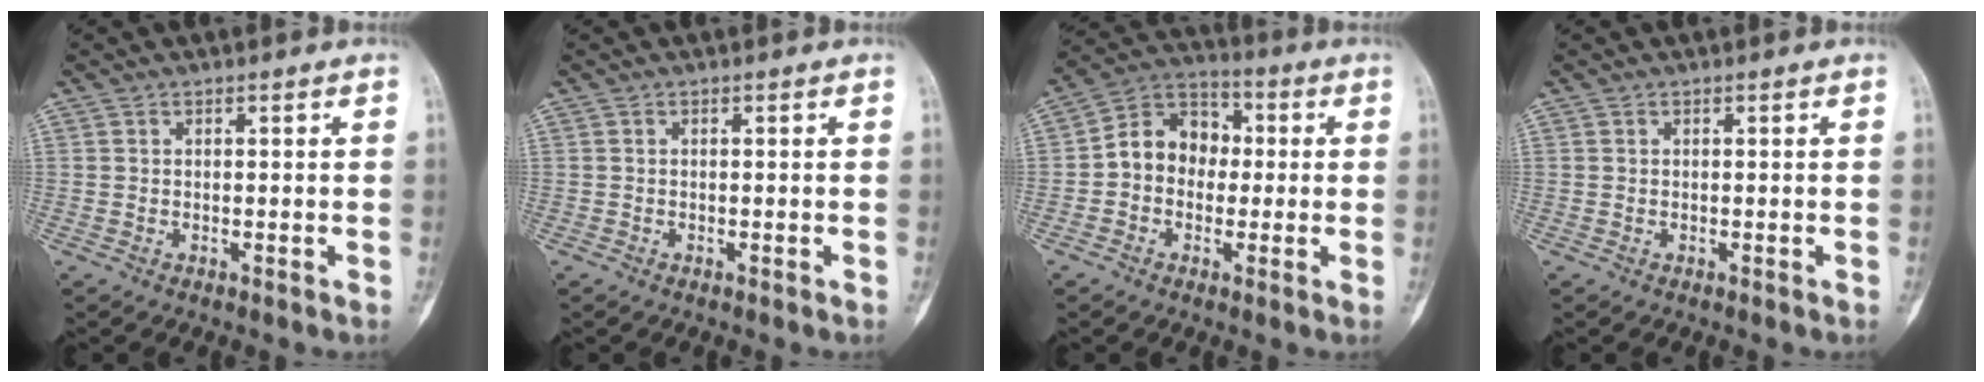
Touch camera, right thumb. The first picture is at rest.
{"total": 0.0}
{"total": 10.5, "force": [-0.2, 8.5, 6.3], "torque": [-0.074, 0.038, -0.017]}
{"total": 0.0}